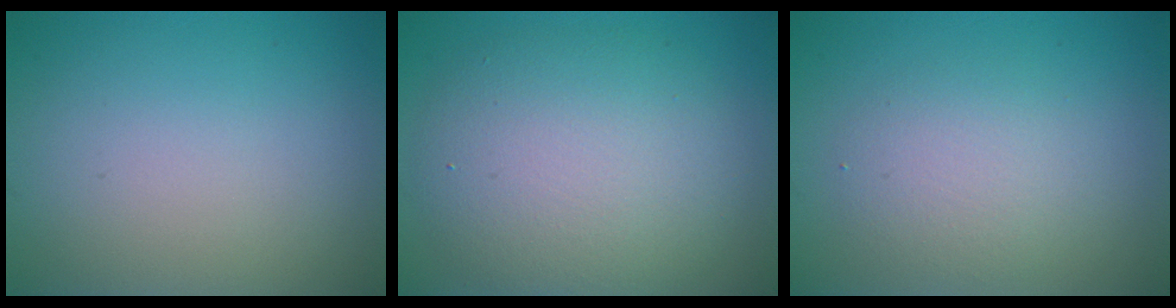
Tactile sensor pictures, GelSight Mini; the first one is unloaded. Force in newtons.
{"total": 7.4, "press": 7.4, "slide": 0.2}
{"total": 2.9, "press": 2.9, "slide": 0.0}